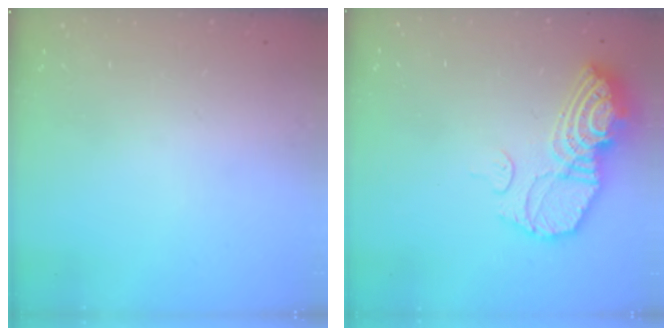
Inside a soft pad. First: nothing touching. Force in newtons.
{"total": 15.3, "press": 15.2, "slide": 1.5}